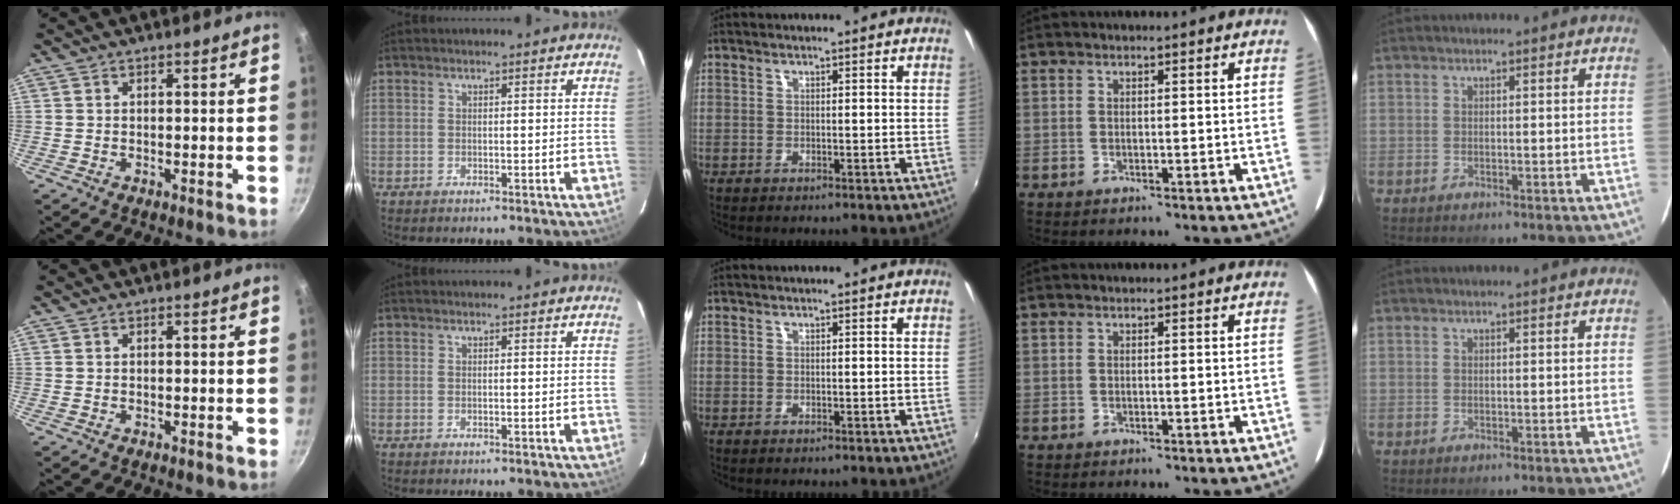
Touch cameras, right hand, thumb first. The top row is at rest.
{}